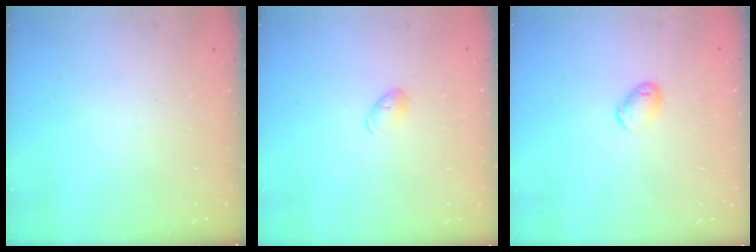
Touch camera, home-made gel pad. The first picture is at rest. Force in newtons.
{"total": 5.1, "press": 4.9, "slide": 1.0}
{"total": 5.3, "press": 5.2, "slide": 0.6}